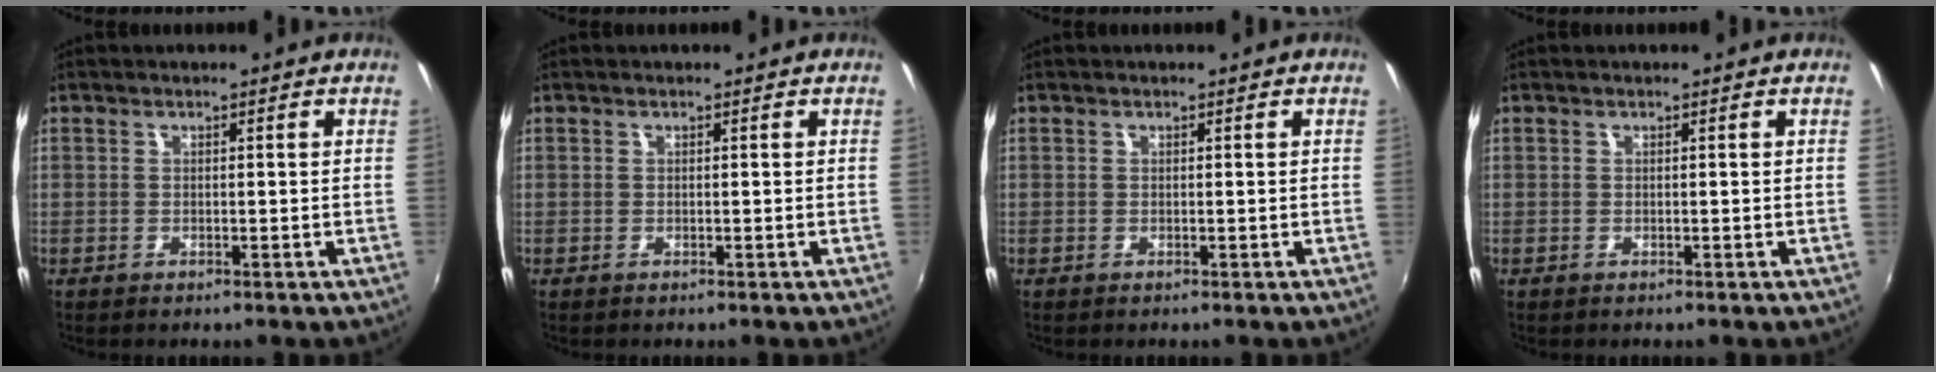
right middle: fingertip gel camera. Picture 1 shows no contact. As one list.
[{"total": 0.0}, {"total": 0.0}, {"total": 0.0}]